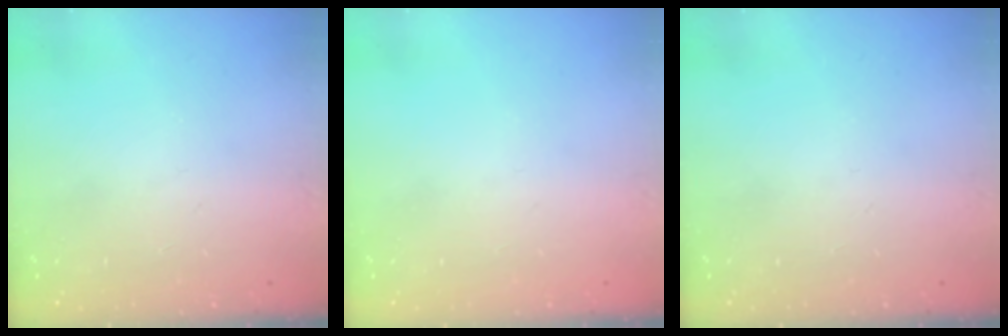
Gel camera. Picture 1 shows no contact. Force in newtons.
{"total": 0.0}
{"total": 0.0}